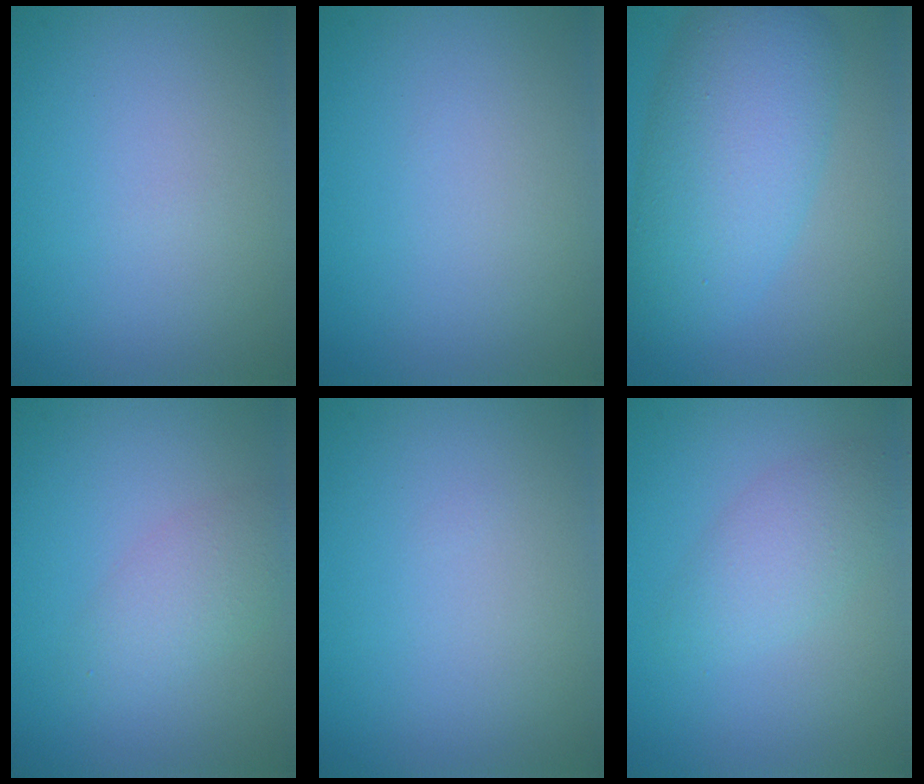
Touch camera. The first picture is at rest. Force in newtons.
{"total": 0.0}
{"total": 8.4, "press": 8.4, "slide": 0.2}
{"total": 2.7, "press": 2.7, "slide": 0.1}
{"total": 0.0}
{"total": 3.0, "press": 3.0, "slide": 0.0}